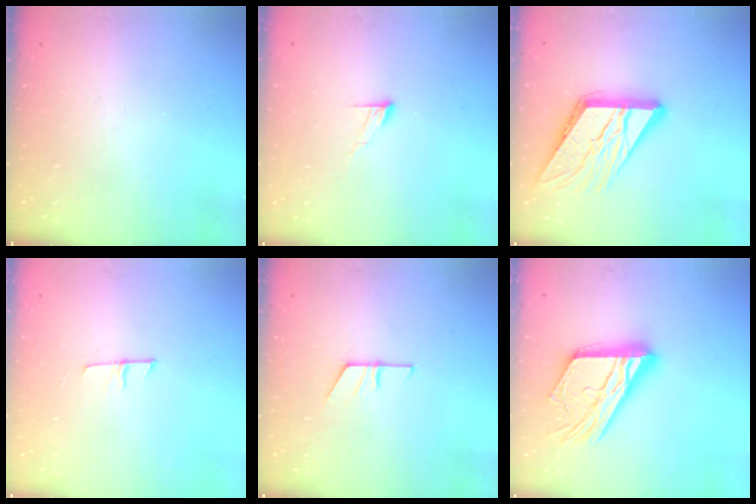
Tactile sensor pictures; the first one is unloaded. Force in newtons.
{"total": 6.5, "press": 6.5, "slide": 0.5}
{"total": 16.2, "press": 16.1, "slide": 1.8}
{"total": 5.5, "press": 5.5, "slide": 0.3}
{"total": 5.1, "press": 5.1, "slide": 0.4}
{"total": 21.6, "press": 21.5, "slide": 1.9}